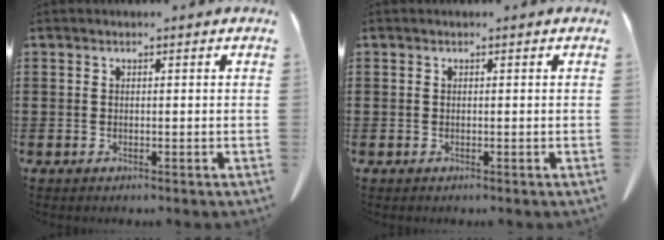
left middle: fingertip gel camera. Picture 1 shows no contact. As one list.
[{"total": 0.0}]